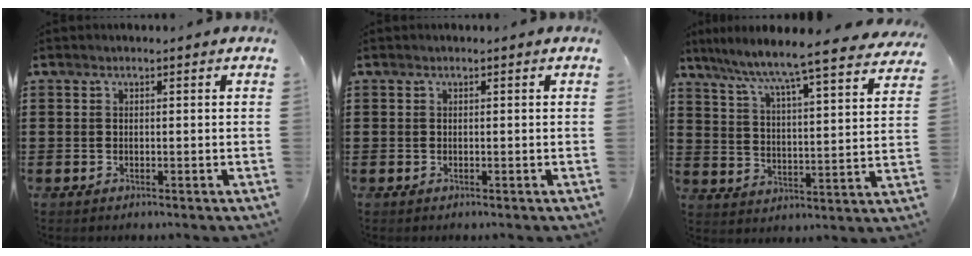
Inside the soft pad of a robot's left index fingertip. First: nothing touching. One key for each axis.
{"total": 0.0}
{"total": 6.2, "fx": 5.6, "fy": -0.8, "fz": 2.5, "tx": -0.076, "ty": -0.050, "tz": 0.085}